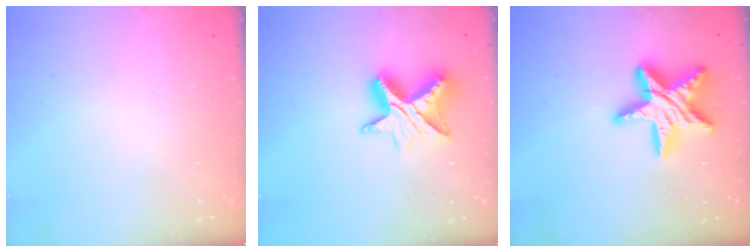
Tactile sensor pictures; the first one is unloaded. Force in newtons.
{"total": 9.5, "press": 9.5, "slide": 0.7}
{"total": 16.3, "press": 16.2, "slide": 1.1}